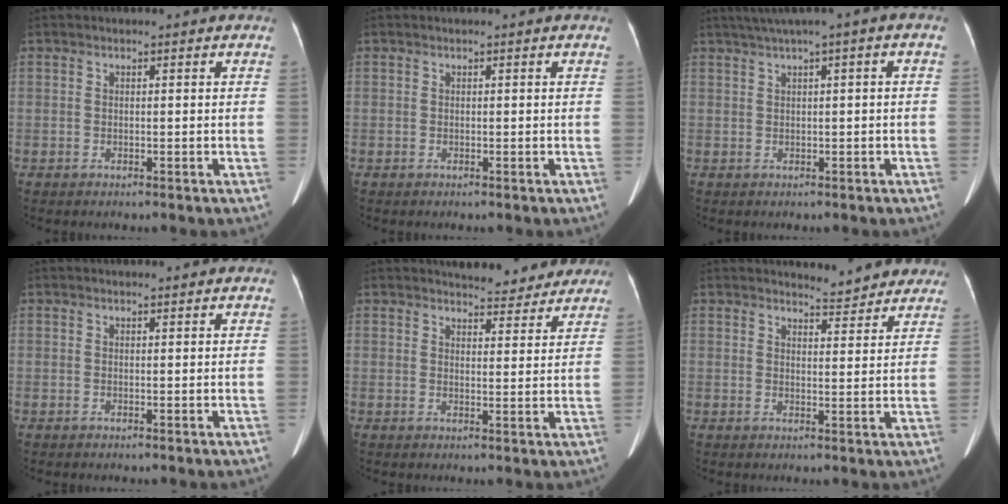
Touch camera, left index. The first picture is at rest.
{"total": 0.0}
{"total": 4.0, "force": [1.4, 0.1, 3.7], "torque": [-0.063, 0.026, 0.027]}
{"total": 1.0, "force": [0.9, 0.2, 0.4], "torque": [-0.009, 0.007, 0.014]}
{"total": 7.7, "force": [7.3, 1.9, 1.5], "torque": [-0.011, -0.005, 0.080]}
{"total": 5.7, "force": [5.6, 1.2, 0.6], "torque": [-0.005, -0.005, 0.059]}